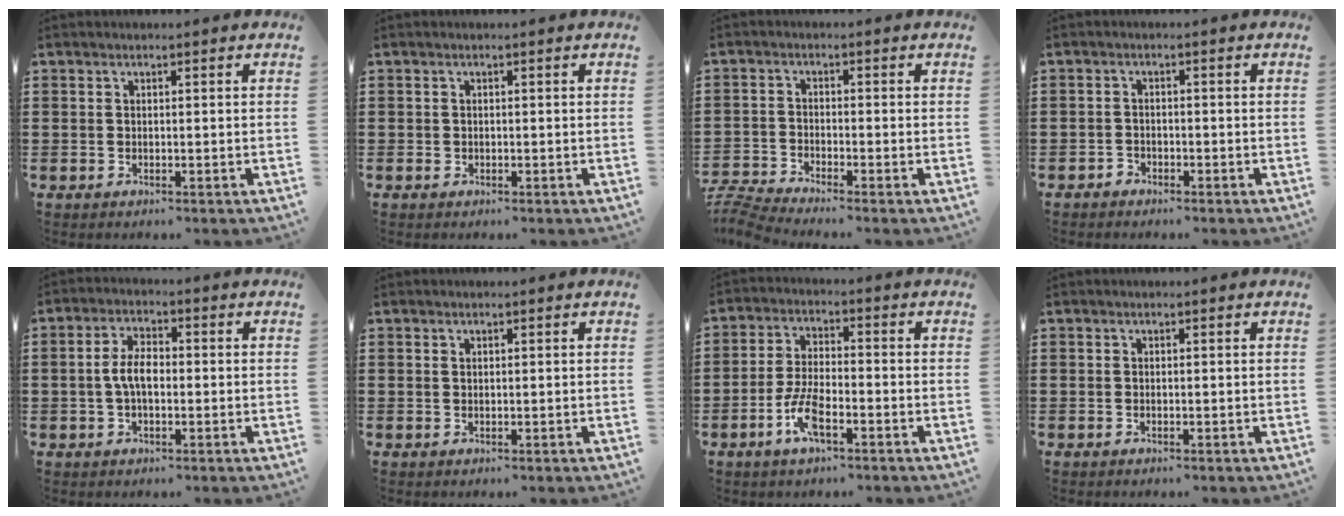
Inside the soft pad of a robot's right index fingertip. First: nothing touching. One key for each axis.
{"total": 0.5, "fx": -0.1, "fy": 0.5, "fz": 0.1, "tx": -0.004, "ty": 0.004, "tz": -0.003}
{"total": 3.4, "fx": -3.2, "fy": -0.3, "fz": 0.9, "tx": -0.039, "ty": -0.014, "tz": -0.072}
{"total": 1.4, "fx": -1.2, "fy": 0.6, "fz": 0.0, "tx": -0.005, "ty": 0.003, "tz": -0.027}
{"total": 4.9, "fx": -0.4, "fy": 2.4, "fz": 4.2, "tx": -0.099, "ty": -0.002, "tz": -0.014}
{"total": 0.5, "fx": 0.3, "fy": 0.4, "fz": 0.2, "tx": -0.005, "ty": 0.000, "tz": 0.007}
{"total": 6.5, "fx": -3.0, "fy": 2.3, "fz": 5.3, "tx": -0.127, "ty": -0.007, "tz": -0.063}
{"total": 0.0}